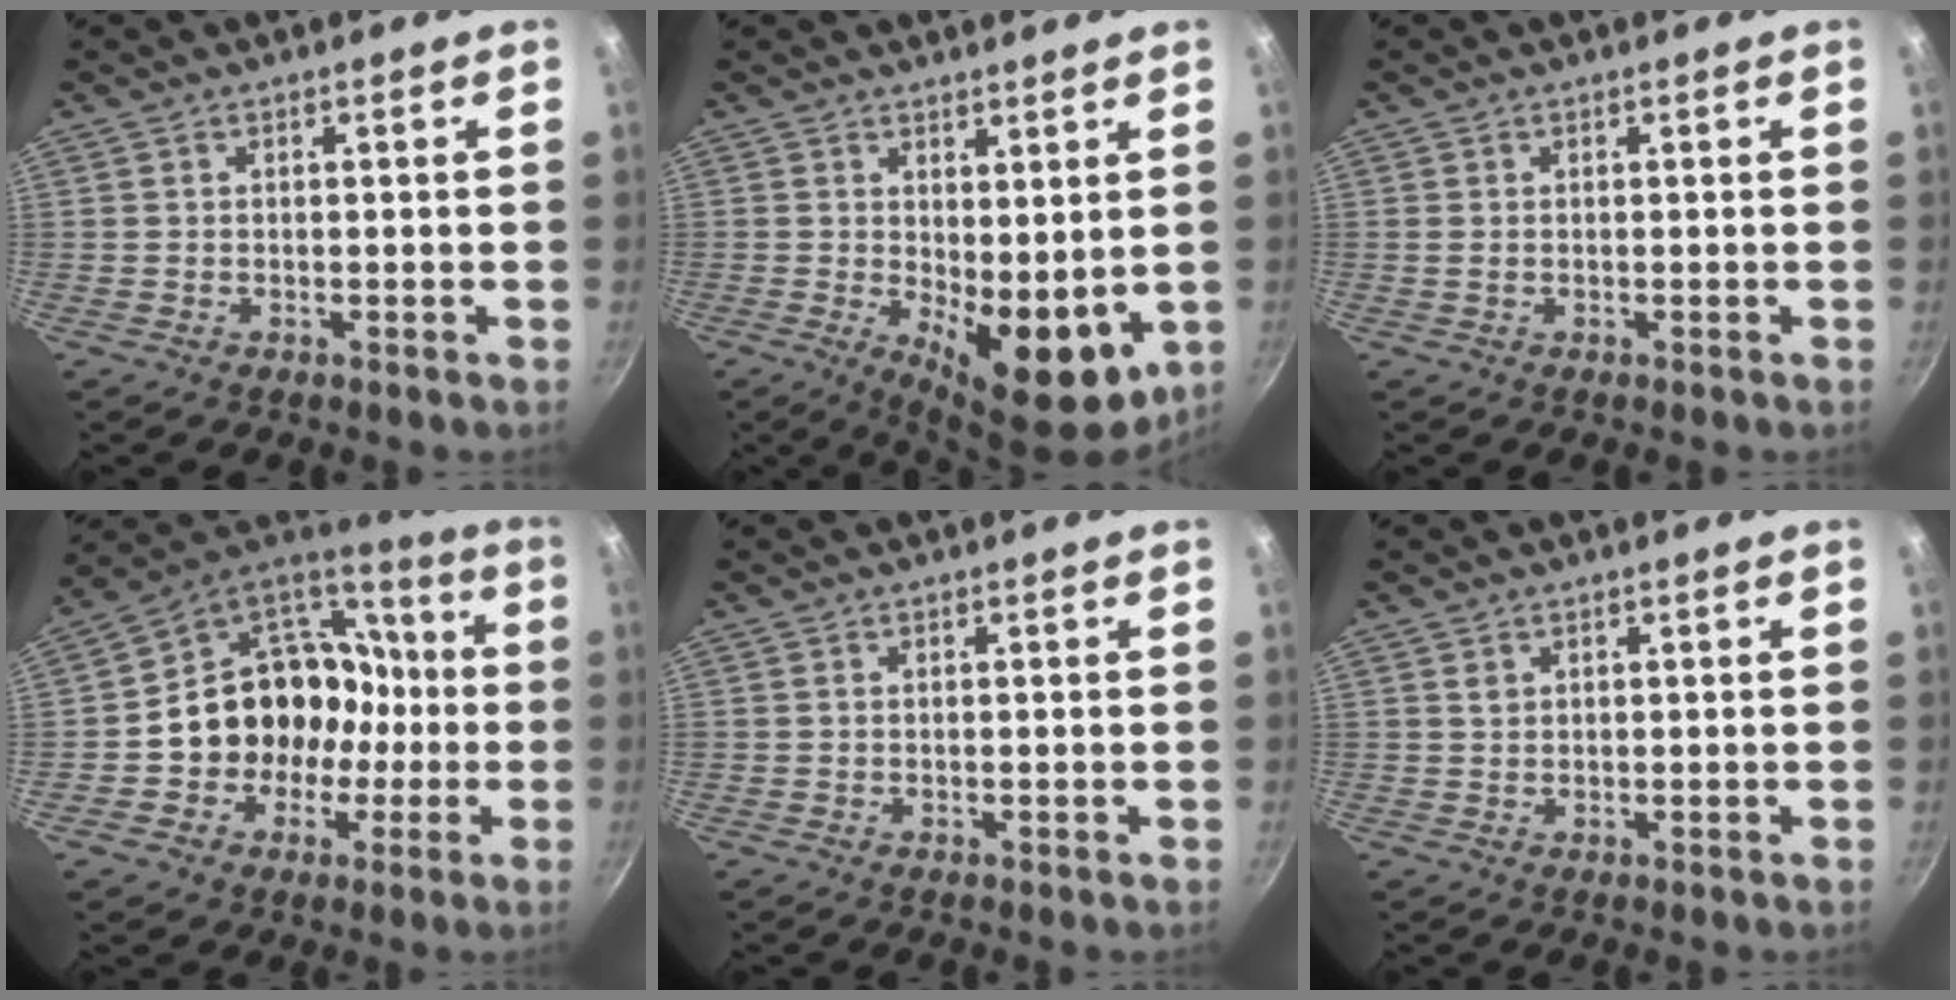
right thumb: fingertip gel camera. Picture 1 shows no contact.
{"total": 11.1, "force": [0.2, 5.2, 9.8], "torque": [-0.111, -0.021, 0.018]}
{"total": 0.6, "force": [0.1, 0.4, 0.4], "torque": [-0.010, 0.000, 0.001]}
{"total": 18.9, "force": [-2.9, 16.3, 9.1], "torque": [-0.112, 0.064, -0.039]}
{"total": 0.0}
{"total": 0.9, "force": [0.5, 0.7, 0.3], "torque": [-0.004, 0.000, 0.010]}